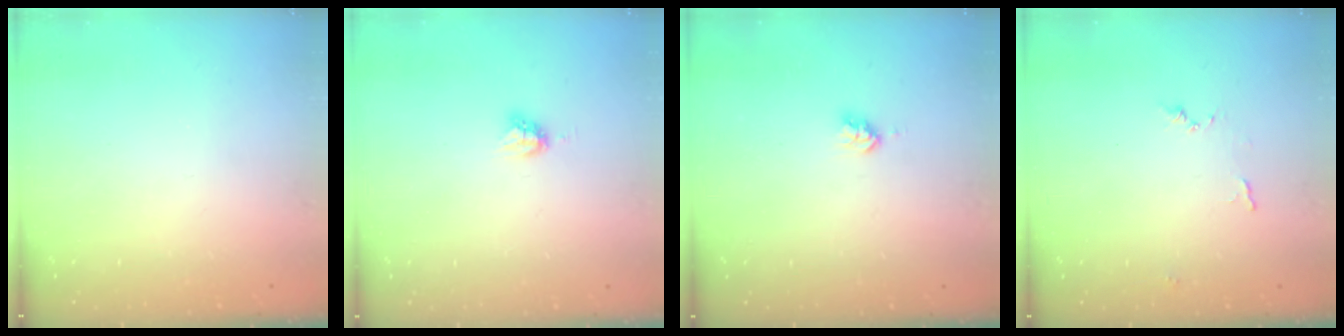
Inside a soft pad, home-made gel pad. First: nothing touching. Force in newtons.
{"total": 3.4, "press": 3.4, "slide": 0.4}
{"total": 2.8, "press": 2.8, "slide": 0.2}
{"total": 5.9, "press": 5.9, "slide": 0.4}